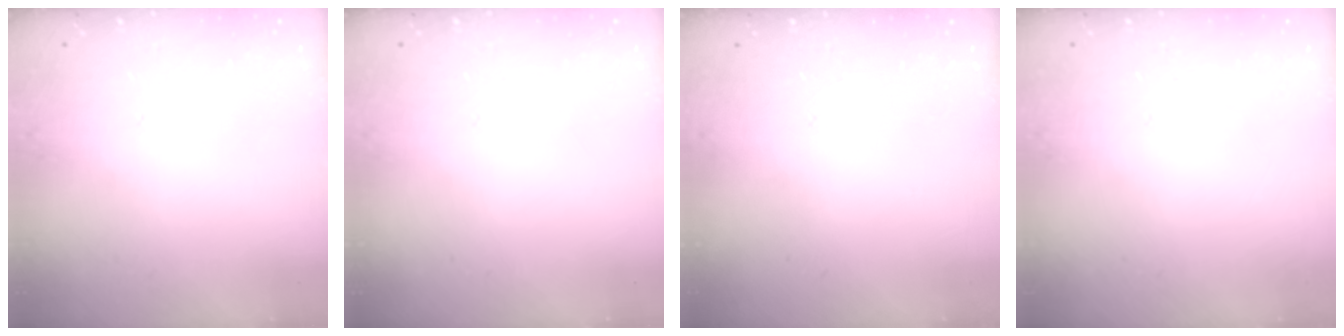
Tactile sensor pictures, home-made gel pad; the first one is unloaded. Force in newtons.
{"total": 0.0}
{"total": 0.0}
{"total": 0.0}